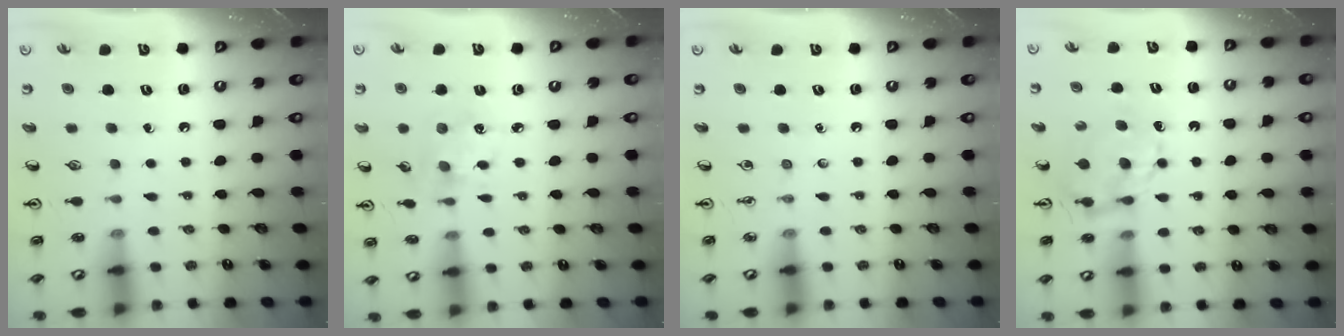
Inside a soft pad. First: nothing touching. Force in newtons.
{"total": 4.2, "press": 4.1, "slide": 1.0}
{"total": 0.0}
{"total": 6.8, "press": 6.8, "slide": 0.5}